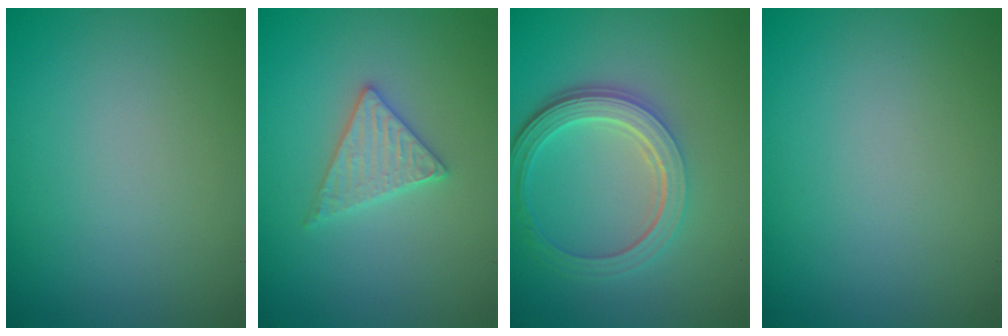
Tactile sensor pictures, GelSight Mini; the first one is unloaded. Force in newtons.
{"total": 2.6, "press": 2.6, "slide": 0.3}
{"total": 5.2, "press": 3.9, "slide": 3.5}
{"total": 0.0}